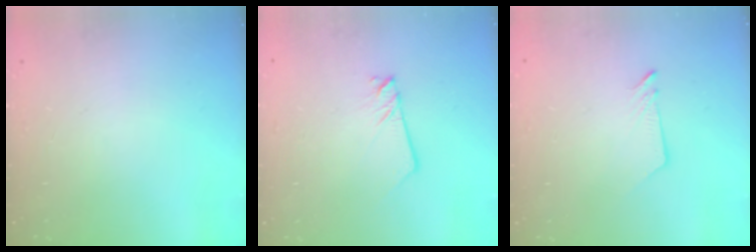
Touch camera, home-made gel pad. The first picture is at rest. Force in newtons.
{"total": 2.1, "press": 2.1, "slide": 0.1}
{"total": 3.3, "press": 3.3, "slide": 0.3}